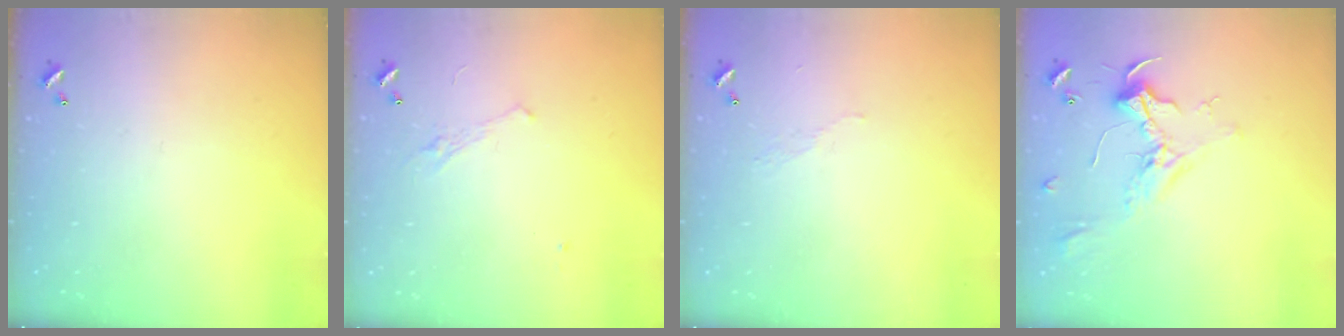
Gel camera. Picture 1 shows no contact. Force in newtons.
{"total": 1.6, "press": 1.4, "slide": 0.8}
{"total": 2.0, "press": 2.0, "slide": 0.5}
{"total": 2.4, "press": 2.3, "slide": 0.8}